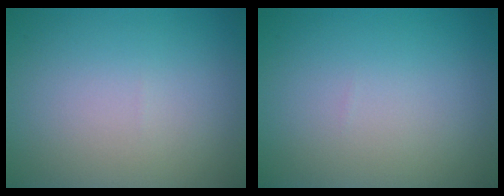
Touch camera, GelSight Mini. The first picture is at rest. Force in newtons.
{"total": 0.0}